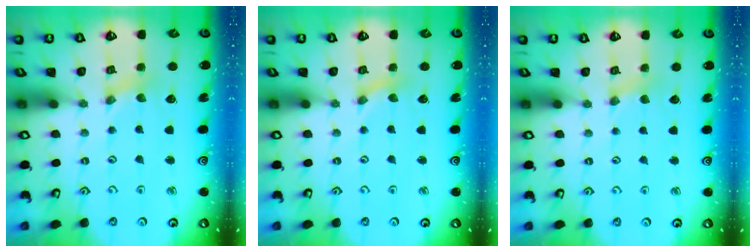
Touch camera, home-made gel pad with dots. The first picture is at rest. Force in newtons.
{"total": 0.0}
{"total": 1.5, "press": 1.5, "slide": 0.3}